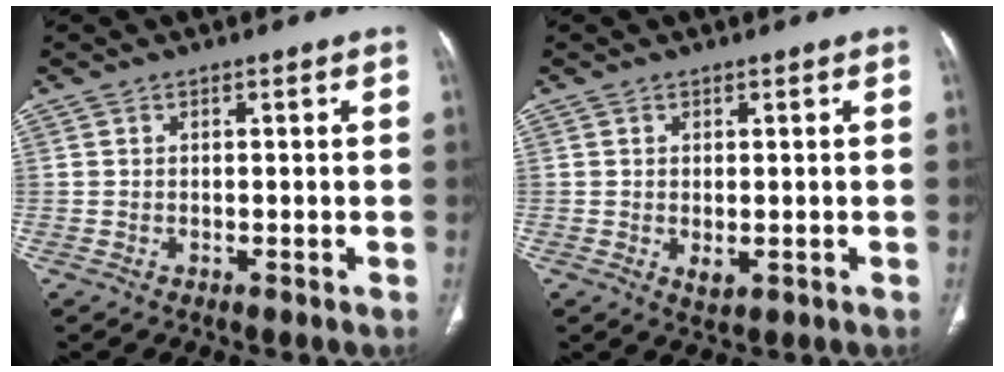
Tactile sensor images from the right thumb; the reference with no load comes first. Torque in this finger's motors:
{"motor_torque": [-0.30, 0.18, -0.27, 0.21, 0.06]}